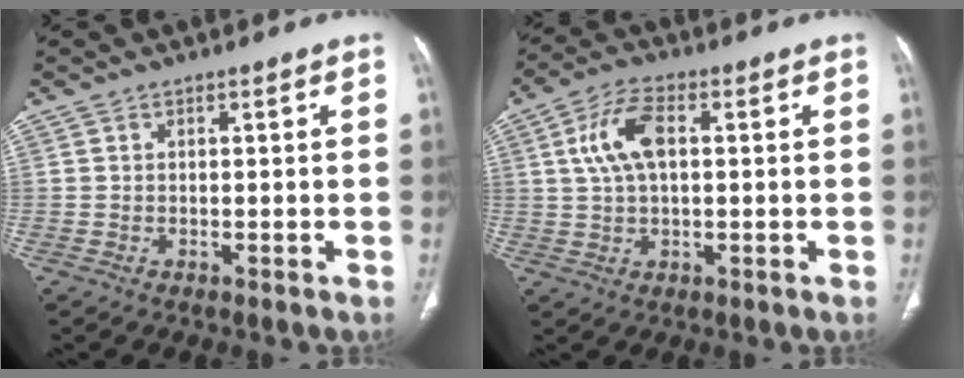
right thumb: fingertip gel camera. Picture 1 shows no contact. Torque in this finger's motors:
{"motor_torque": [-0.43, 0.56, 0.24, -0.13, 0.10]}